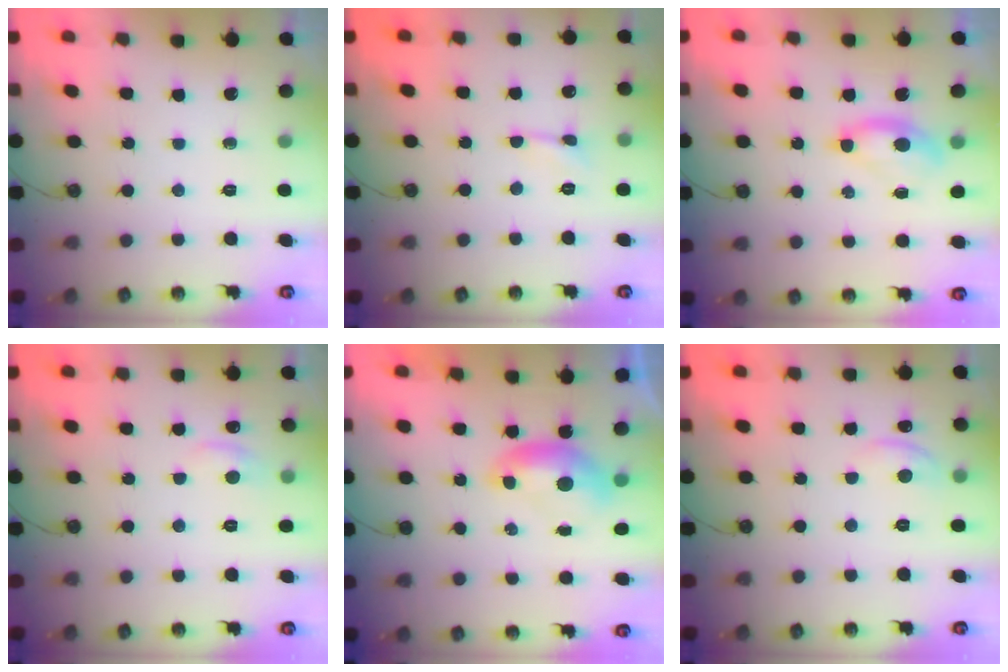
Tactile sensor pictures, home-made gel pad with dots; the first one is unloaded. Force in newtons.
{"total": 0.8, "press": 0.8, "slide": 0.2}
{"total": 2.1, "press": 2.0, "slide": 0.7}
{"total": 1.4, "press": 1.0, "slide": 0.9}
{"total": 0.0}
{"total": 2.4, "press": 2.3, "slide": 0.8}